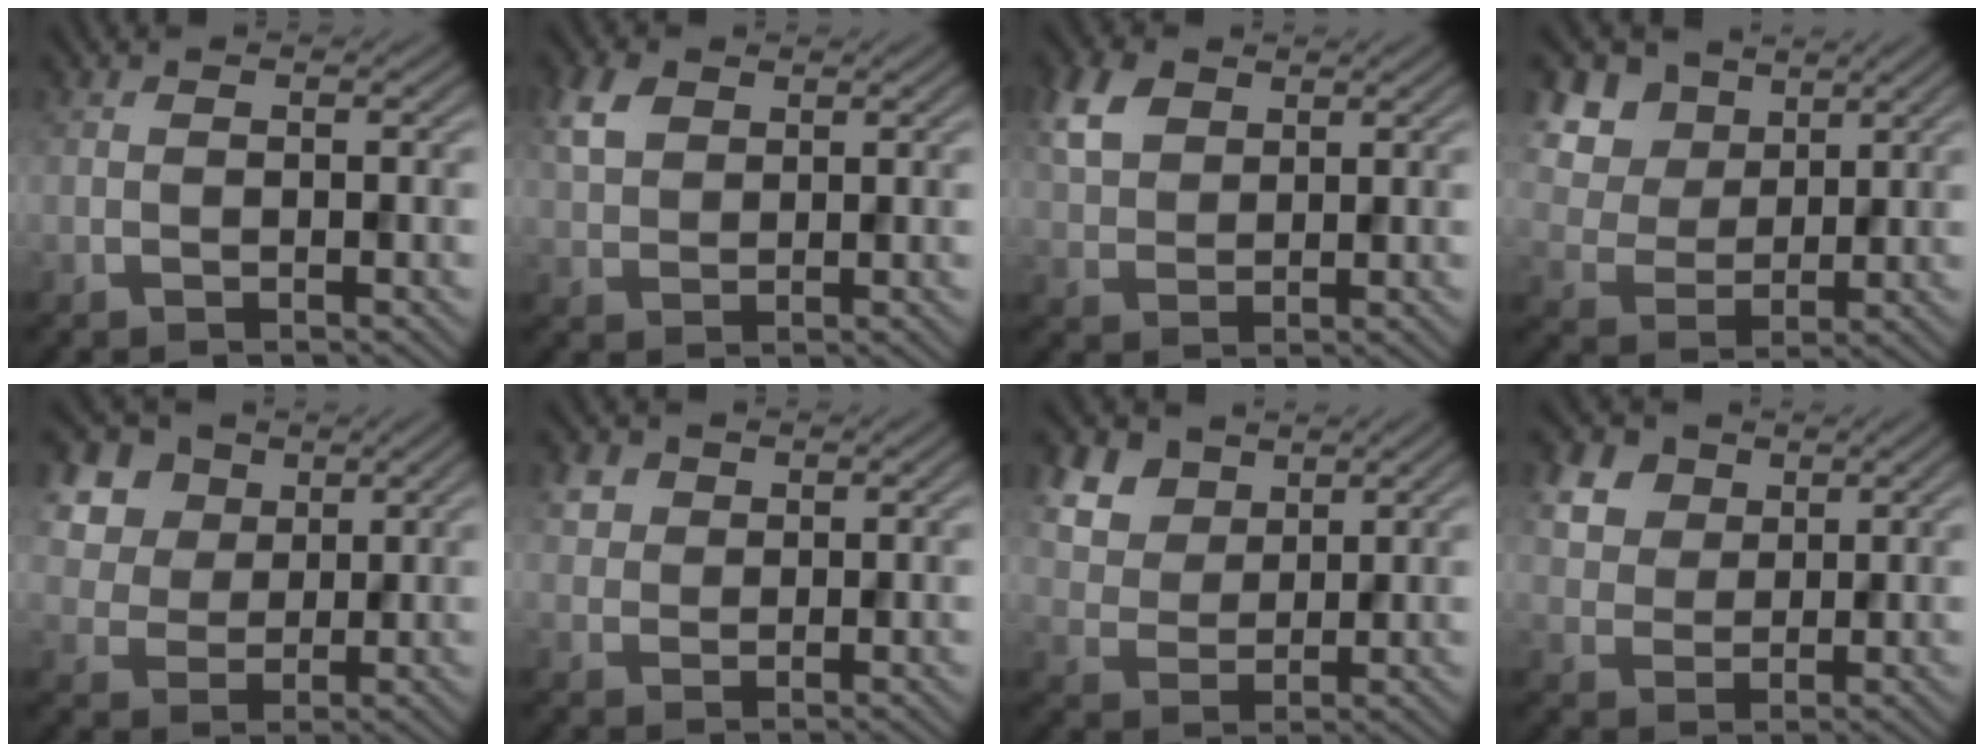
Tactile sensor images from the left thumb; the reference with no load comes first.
{"total": 4.4, "force": [2.0, 3.0, 2.5], "torque": [-0.064, 0.008, 0.041]}
{"total": 5.7, "force": [2.7, 3.8, 3.2], "torque": [-0.086, 0.008, 0.055]}
{"total": 9.6, "force": [4.8, 7.0, 4.4], "torque": [-0.157, 0.009, 0.104]}
{"total": 8.9, "force": [4.4, 6.6, 4.1], "torque": [-0.151, 0.005, 0.093]}
{"total": 3.1, "force": [1.5, 2.5, 1.1], "torque": [-0.038, 0.000, 0.034]}
{"total": 7.9, "force": [4.5, 5.3, 3.7], "torque": [-0.127, -0.006, 0.096]}
{"total": 7.1, "force": [3.7, 5.0, 3.3], "torque": [-0.125, 0.007, 0.074]}